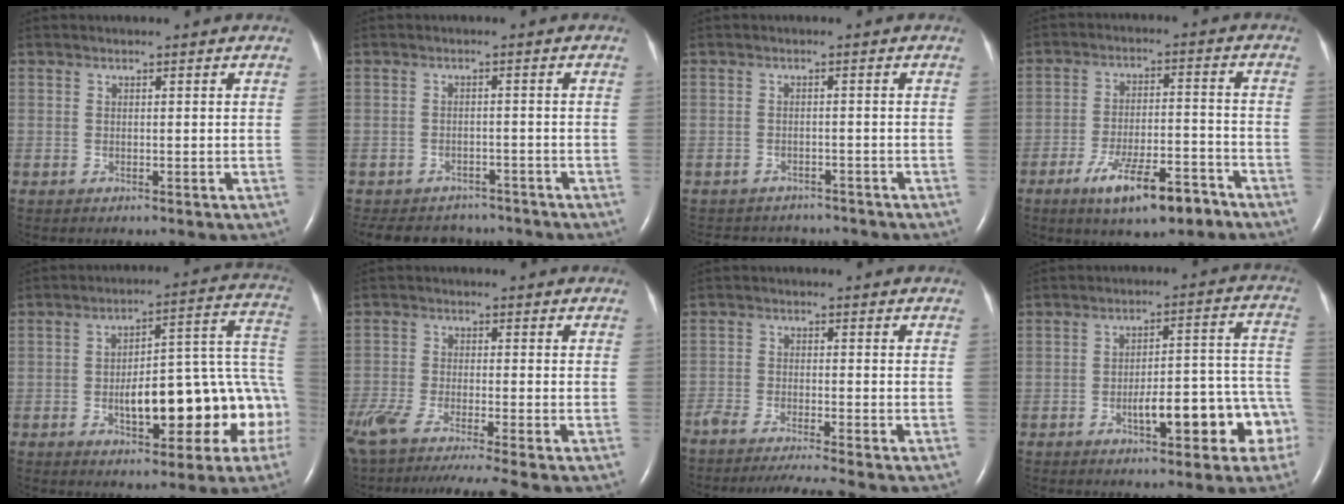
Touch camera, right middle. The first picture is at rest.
{"total": 10.0, "force": [-8.8, 4.2, 2.1], "torque": [-0.041, 0.005, -0.109]}
{"total": 6.7, "force": [-6.2, 2.4, 0.6], "torque": [-0.012, 0.004, -0.074]}
{"total": 10.6, "force": [-6.9, 2.6, 7.6], "torque": [-0.133, -0.004, -0.110]}
{"total": 16.7, "force": [-5.0, 5.4, 15.0], "torque": [-0.168, 0.050, -0.058]}
{"total": 14.9, "force": [-12.2, 0.0, 8.6], "torque": [-0.162, -0.046, -0.204]}
{"total": 10.2, "force": [-9.1, -1.0, 4.6], "torque": [-0.058, -0.027, -0.146]}
{"total": 11.8, "force": [-5.1, 3.4, 10.1], "torque": [-0.119, 0.045, -0.063]}